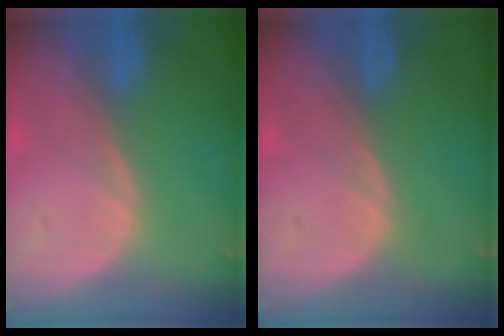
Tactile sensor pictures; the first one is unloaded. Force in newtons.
{"total": 0.0}